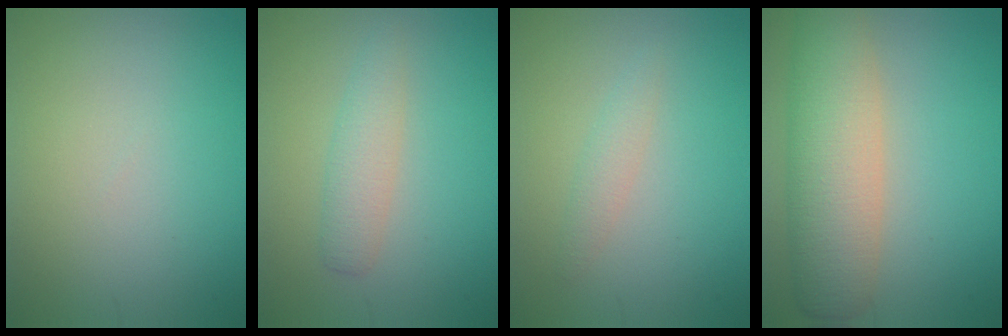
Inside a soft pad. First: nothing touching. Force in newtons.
{"total": 2.3, "press": 2.3, "slide": 0.0}
{"total": 1.3, "press": 1.3, "slide": 0.0}
{"total": 7.2, "press": 7.2, "slide": 0.6}